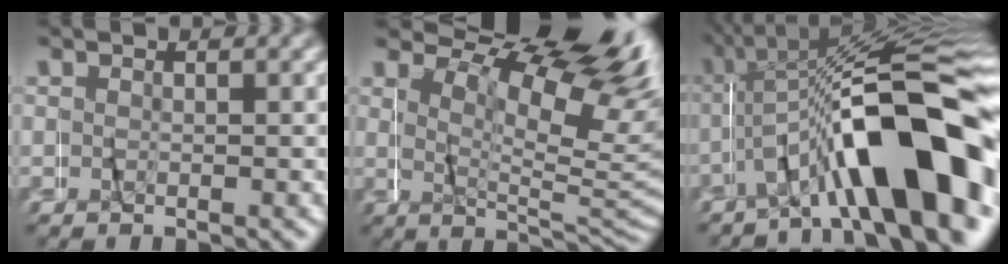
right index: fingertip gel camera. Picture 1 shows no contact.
{"total": 14.6, "force": [4.7, 5.7, 12.6], "torque": [-0.159, 0.023, 0.059]}
{"total": 17.1, "force": [-3.0, 6.6, 15.5], "torque": [-0.231, 0.002, -0.042]}